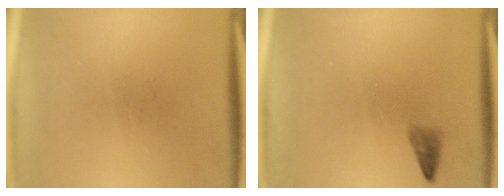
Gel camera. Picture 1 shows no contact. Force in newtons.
{"total": 1.2}